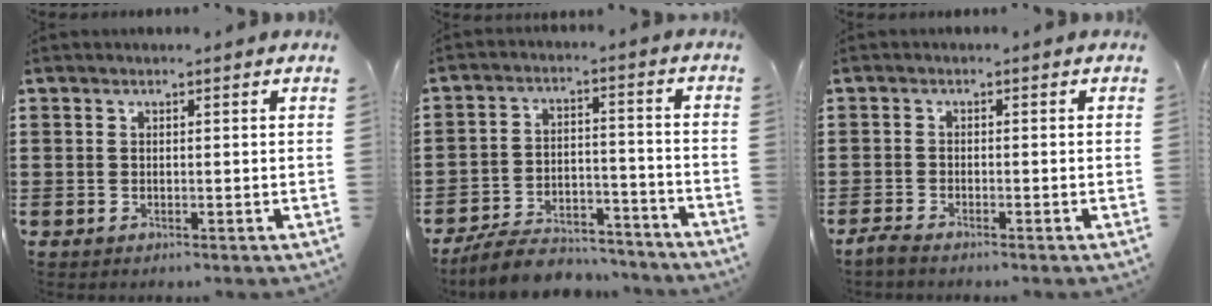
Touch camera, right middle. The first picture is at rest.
{"total": 7.9, "force": [-7.4, 1.7, 1.9], "torque": [-0.032, 0.021, -0.143]}
{"total": 1.5, "force": [-1.4, 0.1, 0.5], "torque": [-0.019, -0.001, -0.030]}